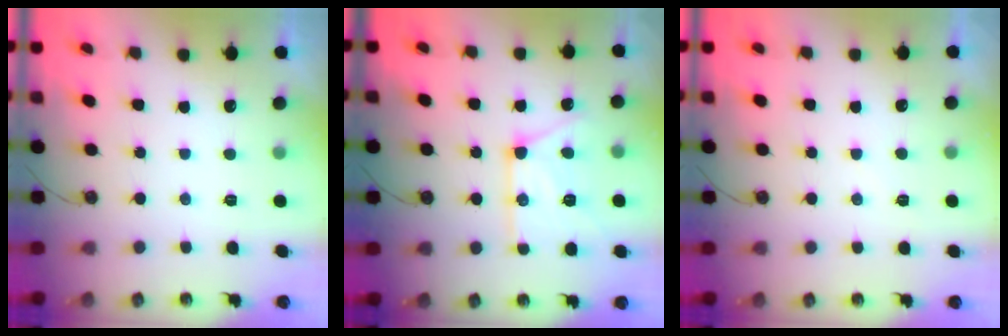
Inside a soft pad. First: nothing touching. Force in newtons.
{"total": 14.9, "press": 14.8, "slide": 1.1}
{"total": 3.6, "press": 3.6, "slide": 0.5}